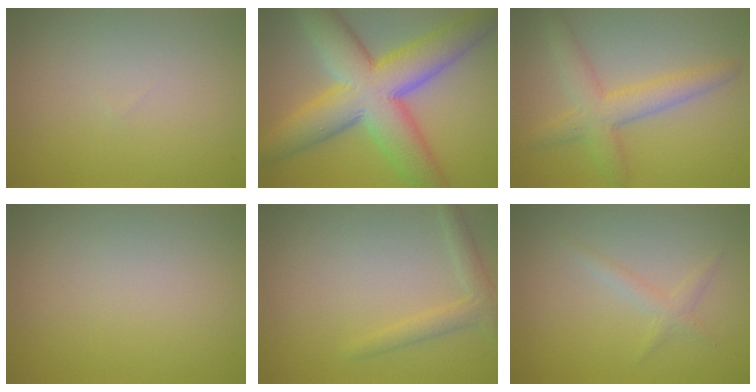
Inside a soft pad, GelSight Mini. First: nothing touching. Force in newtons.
{"total": 12.2, "press": 12.2, "slide": 0.3}
{"total": 4.2, "press": 4.1, "slide": 0.3}
{"total": 0.0}
{"total": 2.1, "press": 2.1, "slide": 0.1}
{"total": 1.3, "press": 1.3, "slide": 0.1}